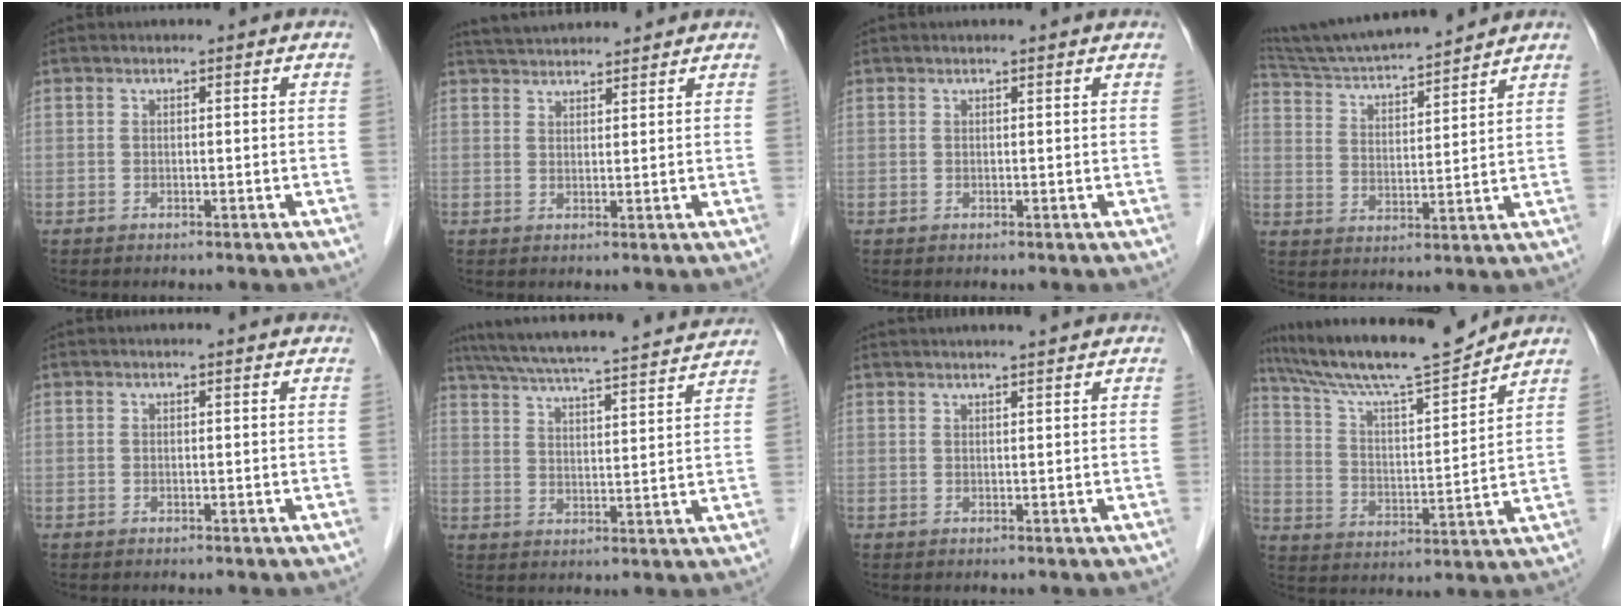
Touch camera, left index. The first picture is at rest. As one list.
[{"total": 6.5, "force": [6.2, 0.9, 1.7], "torque": [-0.033, 0.037, 0.101]}, {"total": 1.0, "force": [1.0, -0.1, 0.4], "torque": [-0.012, 0.004, 0.010]}, {"total": 14.8, "force": [13.7, 0.5, 5.7], "torque": [-0.108, 0.010, 0.231]}, {"total": 1.6, "force": [1.5, 0.2, 0.6], "torque": [-0.013, 0.006, 0.012]}, {"total": 22.5, "force": [20.4, 1.2, 9.5], "torque": [-0.162, 0.007, 0.280]}, {"total": 6.6, "force": [6.0, -0.1, 2.7], "torque": [-0.036, 0.027, 0.076]}, {"total": 15.4, "force": [13.9, -0.1, 6.7], "torque": [-0.125, 0.003, 0.236]}]